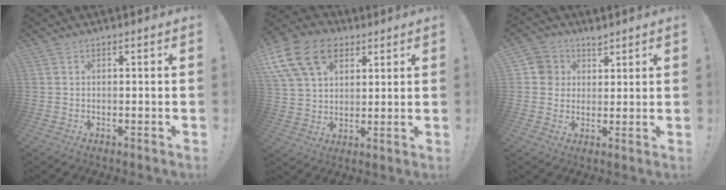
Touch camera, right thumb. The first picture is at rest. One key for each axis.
{"total": 17.9, "fx": 8.1, "fy": 12.4, "fz": 10.1, "tx": -0.184, "ty": -0.033, "tz": 0.154}
{"total": 6.2, "fx": 2.9, "fy": 5.4, "fz": 1.1, "tx": -0.011, "ty": -0.018, "tz": 0.056}